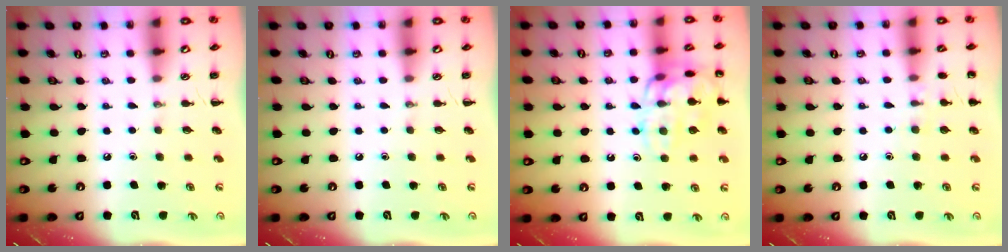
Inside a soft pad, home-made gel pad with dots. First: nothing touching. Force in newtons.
{"total": 0.0}
{"total": 16.2, "press": 16.2, "slide": 0.3}
{"total": 7.2, "press": 6.9, "slide": 1.9}